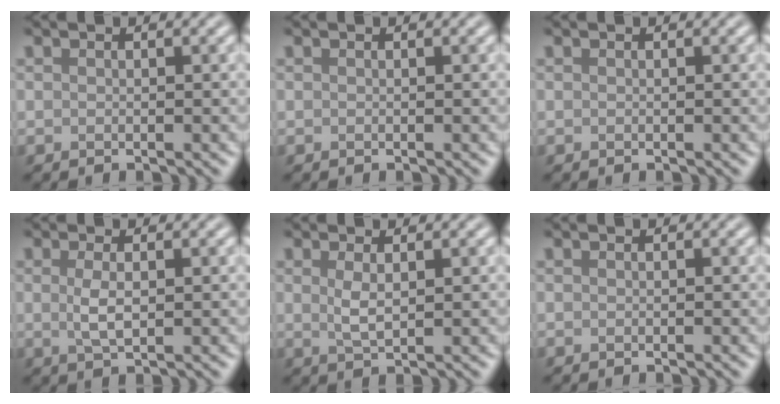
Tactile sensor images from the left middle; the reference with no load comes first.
{"total": 0.0}
{"total": 0.0}
{"total": 2.1, "force": [0.1, 0.8, 2.0], "torque": [-0.050, -0.001, 0.003]}
{"total": 1.8, "force": [0.5, 0.6, 1.6], "torque": [-0.041, -0.003, 0.012]}
{"total": 0.0}